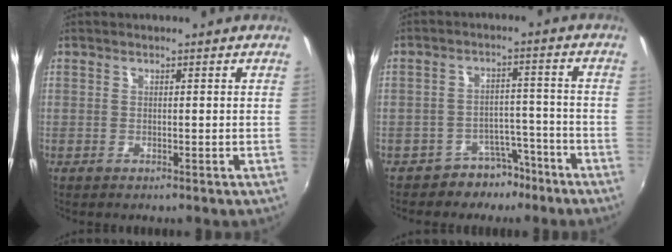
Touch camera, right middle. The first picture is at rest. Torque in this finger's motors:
{"motor_torque": [-0.02, -0.16, -0.02, 0.00]}